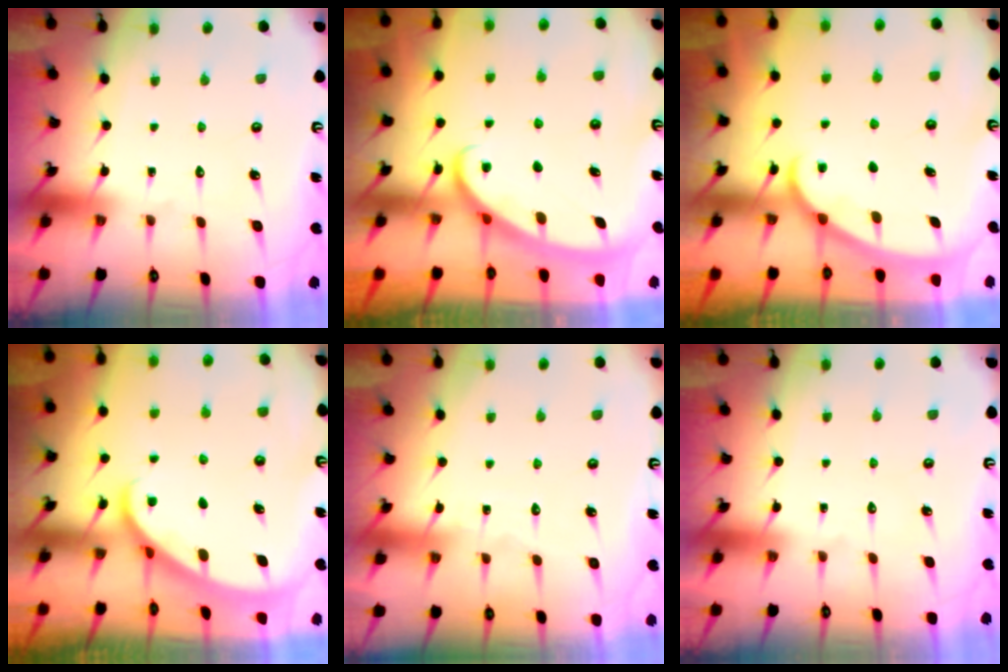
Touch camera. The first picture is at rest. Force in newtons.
{"total": 2.7, "press": 2.7, "slide": 0.3}
{"total": 1.2, "press": 1.2, "slide": 0.2}
{"total": 2.2, "press": 2.2, "slide": 0.1}
{"total": 2.9, "press": 2.9, "slide": 0.3}
{"total": 0.0}